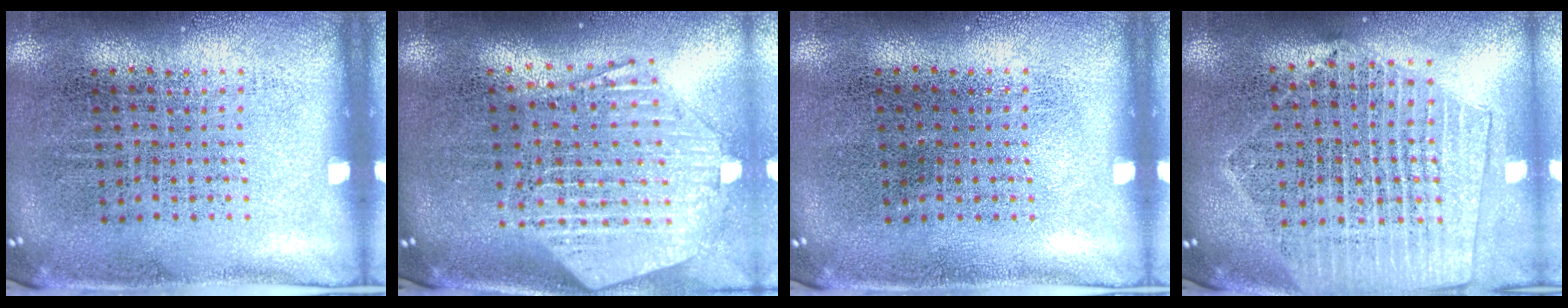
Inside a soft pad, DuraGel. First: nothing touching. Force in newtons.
{"total": 2.7, "press": 2.2, "slide": 1.6}
{"total": 0.0}
{"total": 2.0, "press": 1.8, "slide": 0.9}